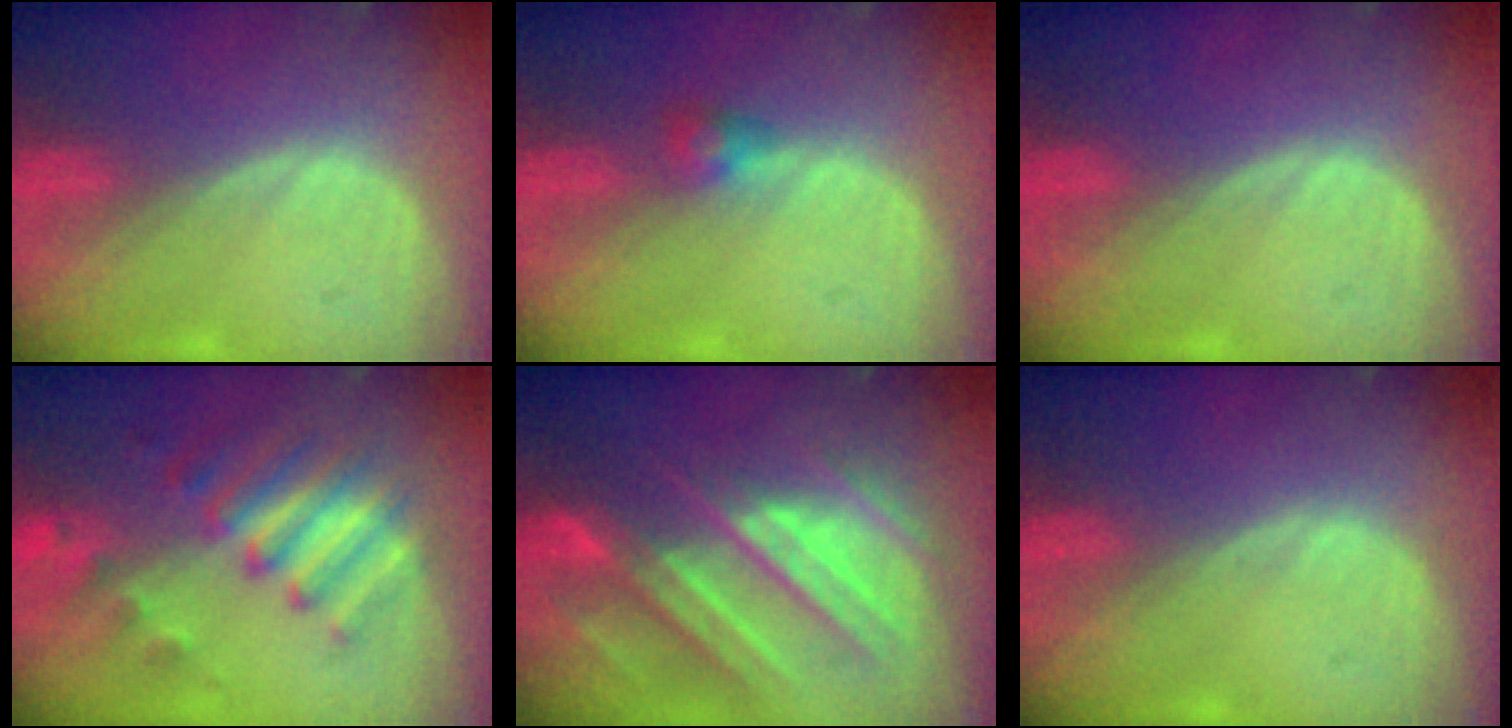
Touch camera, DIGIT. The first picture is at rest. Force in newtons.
{"total": 2.5, "press": 2.5, "slide": 0.5}
{"total": 0.0}
{"total": 8.8, "press": 8.1, "slide": 3.3}
{"total": 11.3, "press": 9.9, "slide": 5.3}
{"total": 0.0}